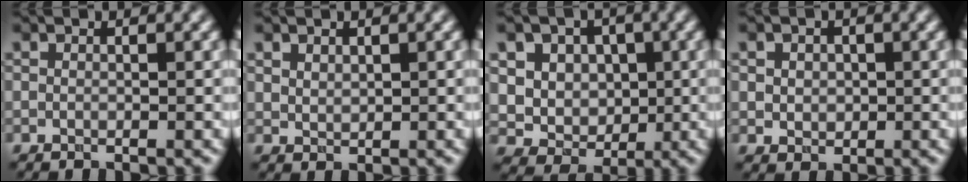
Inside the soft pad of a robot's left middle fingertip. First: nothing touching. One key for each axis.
{"total": 1.0, "fx": 0.8, "fy": 0.6, "fz": 0.3, "tx": -0.009, "ty": -0.002, "tz": 0.020}
{"total": 5.8, "fx": 1.4, "fy": 5.0, "fz": 2.5, "tx": -0.035, "ty": 0.004, "tz": 0.023}
{"total": 2.1, "fx": 0.5, "fy": 1.7, "fz": 1.0, "tx": -0.019, "ty": 0.005, "tz": 0.011}